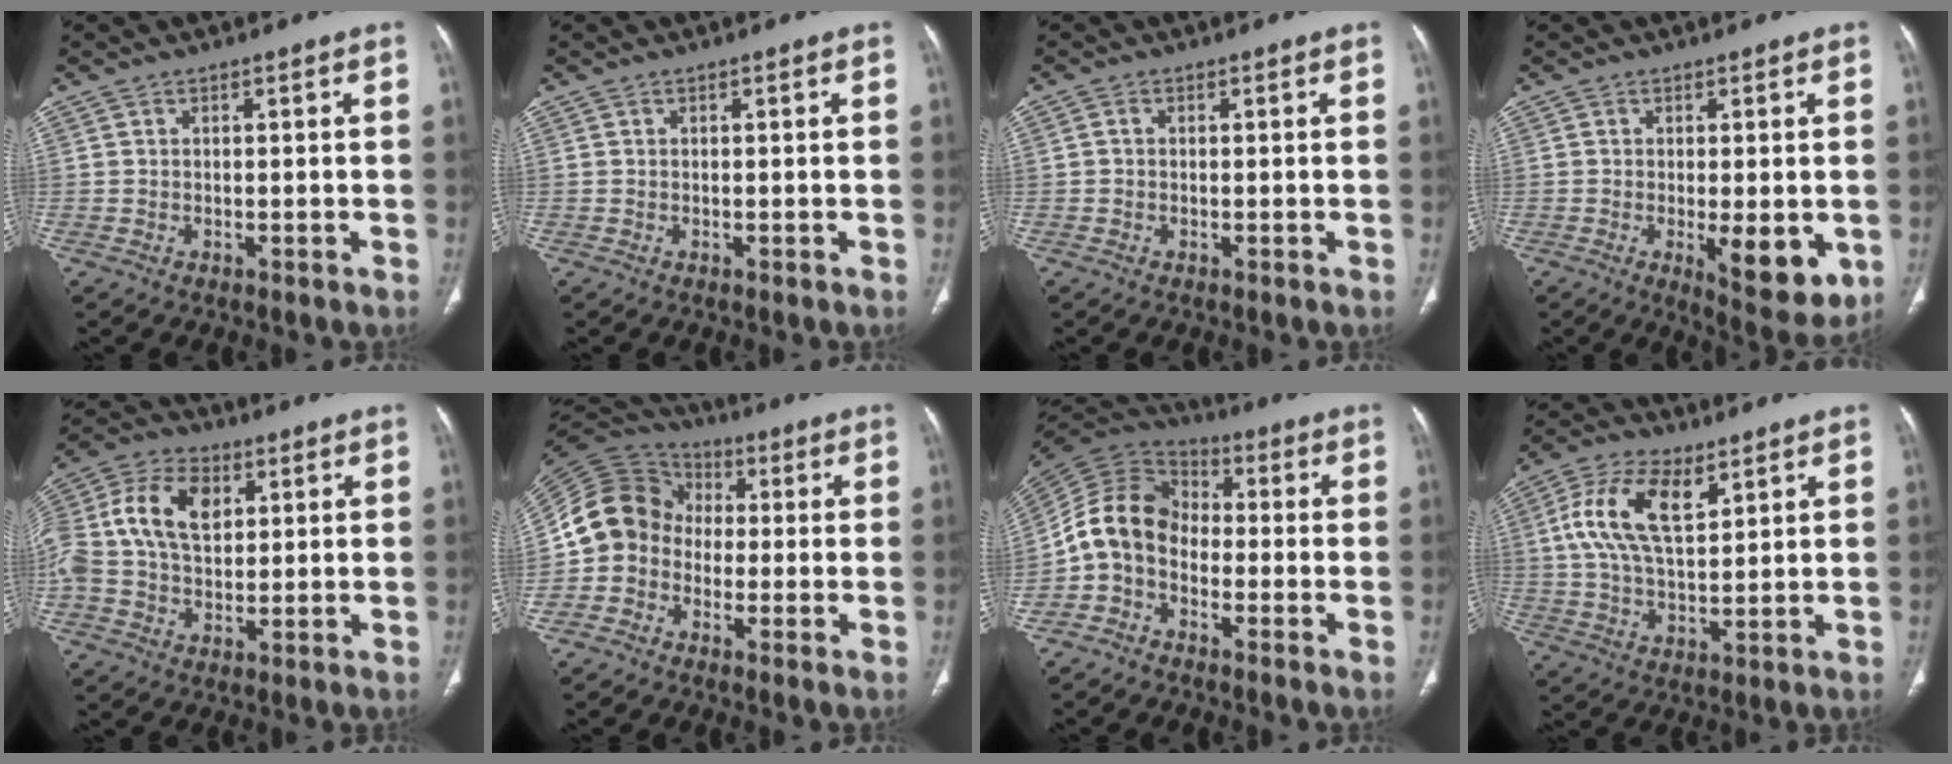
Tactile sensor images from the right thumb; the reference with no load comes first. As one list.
[{"total": 0.0}, {"total": 0.7, "force": [-0.1, 0.6, 0.4], "torque": [-0.006, 0.002, -0.004]}, {"total": 9.4, "force": [-2.1, 3.4, 8.6], "torque": [-0.110, -0.022, -0.021]}, {"total": 16.6, "force": [3.4, 11.3, 11.6], "torque": [-0.244, 0.014, 0.055]}, {"total": 12.0, "force": [-1.7, 10.6, 5.3], "torque": [-0.097, 0.043, -0.047]}, {"total": 10.7, "force": [-2.9, 8.0, 6.3], "torque": [-0.119, 0.053, -0.075]}, {"total": 12.9, "force": [4.8, 6.5, 10.1], "torque": [-0.191, -0.004, 0.089]}]